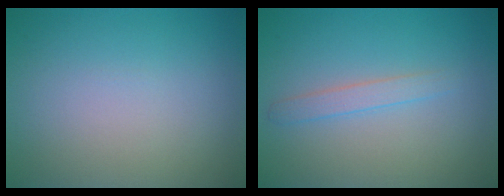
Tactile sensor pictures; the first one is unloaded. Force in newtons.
{"total": 1.5, "press": 1.4, "slide": 0.1}